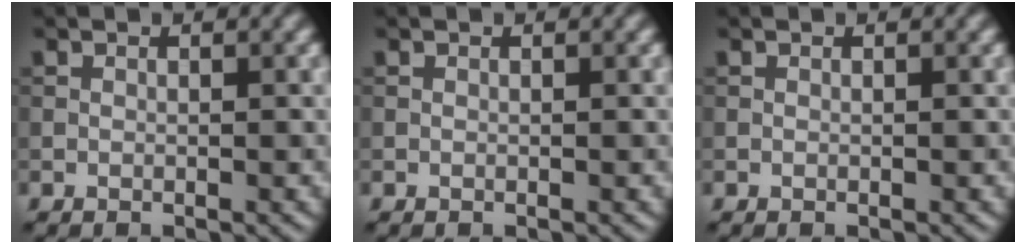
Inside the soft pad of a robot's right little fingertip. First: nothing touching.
{"total": 0.0}
{"total": 0.0}